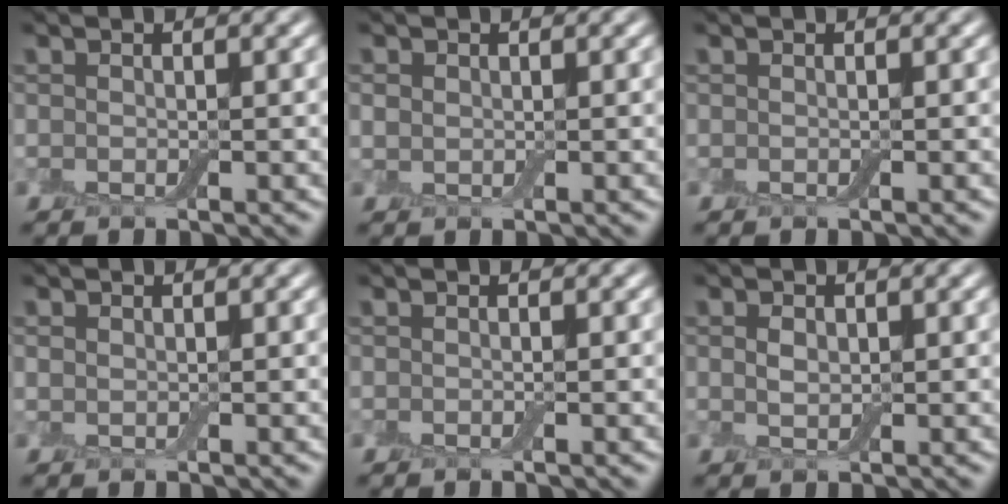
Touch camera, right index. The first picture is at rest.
{"total": 0.9, "force": [0.3, 0.7, 0.3], "torque": [-0.007, 0.000, 0.005]}
{"total": 0.0}
{"total": 0.6, "force": [0.2, 0.5, 0.2], "torque": [-0.005, 0.000, 0.004]}
{"total": 0.0}
{"total": 1.4, "force": [0.3, 1.0, 1.0], "torque": [-0.022, 0.000, 0.006]}